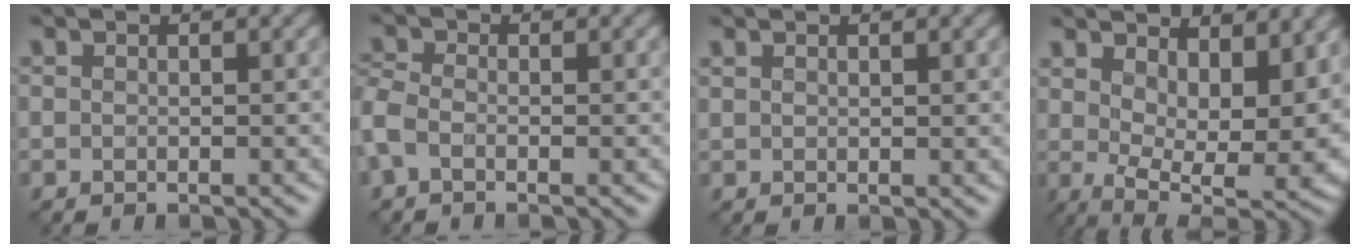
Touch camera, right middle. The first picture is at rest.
{"total": 2.3, "force": [-0.8, 1.4, 1.6], "torque": [-0.050, 0.005, -0.031]}
{"total": 0.8, "force": [0.8, 0.0, 0.2], "torque": [-0.007, -0.002, 0.018]}
{"total": 12.3, "force": [2.1, 6.5, 10.2], "torque": [-0.130, -0.016, 0.065]}